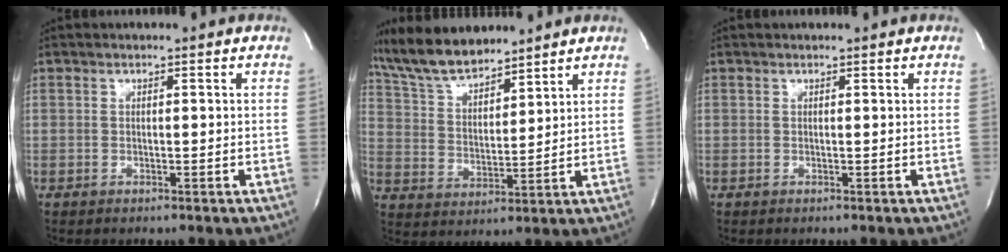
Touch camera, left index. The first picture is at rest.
{"total": 10.1, "force": [9.2, 2.1, 3.4], "torque": [-0.074, 0.008, 0.177]}
{"total": 0.6, "force": [0.6, 0.0, 0.0], "torque": [-0.001, 0.008, 0.005]}